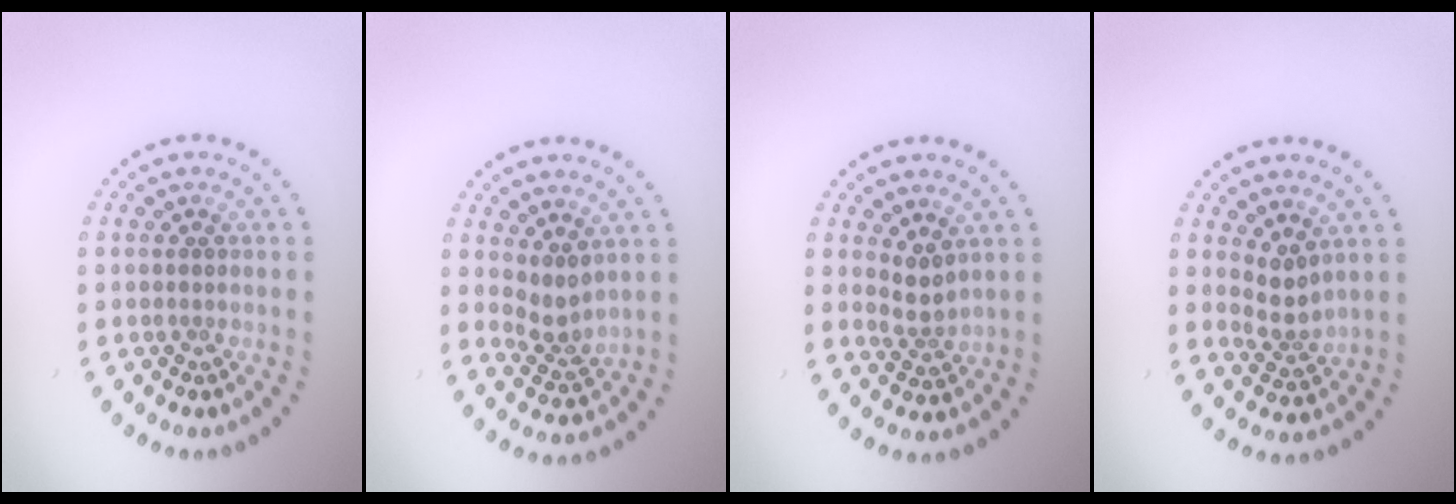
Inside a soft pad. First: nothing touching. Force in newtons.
{"total": 2.2, "press": 1.6, "slide": 1.5}
{"total": 1.8, "press": 1.2, "slide": 1.4}
{"total": 2.2, "press": 1.5, "slide": 1.5}